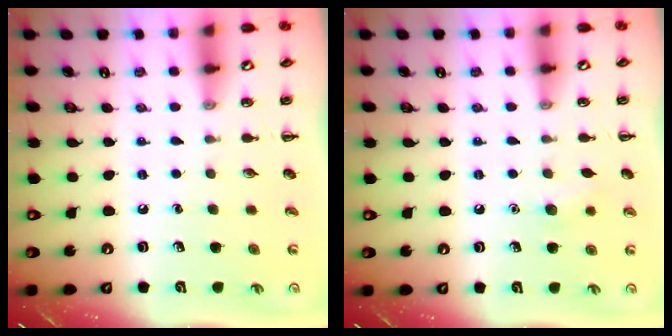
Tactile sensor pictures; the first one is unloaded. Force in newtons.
{"total": 5.6, "press": 5.5, "slide": 1.4}